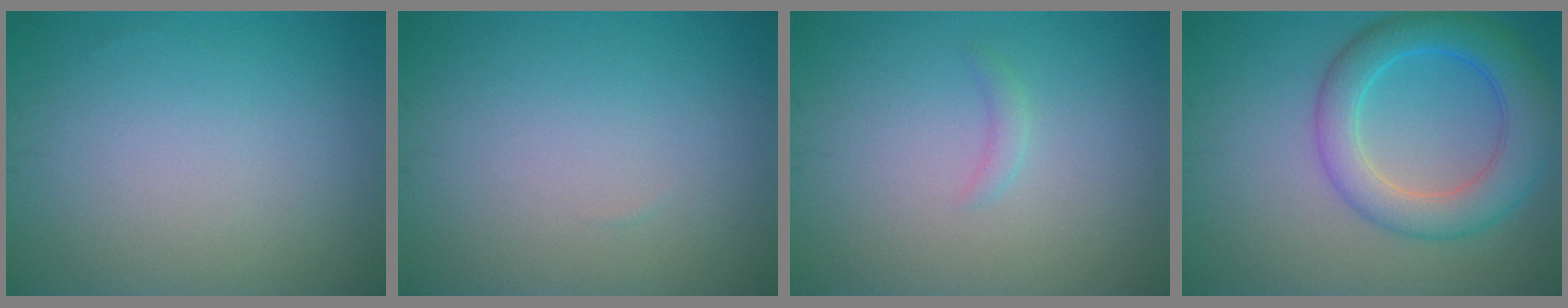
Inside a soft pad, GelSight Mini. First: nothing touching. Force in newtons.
{"total": 0.0}
{"total": 0.8, "press": 0.8, "slide": 0.1}
{"total": 6.2, "press": 6.2, "slide": 0.2}